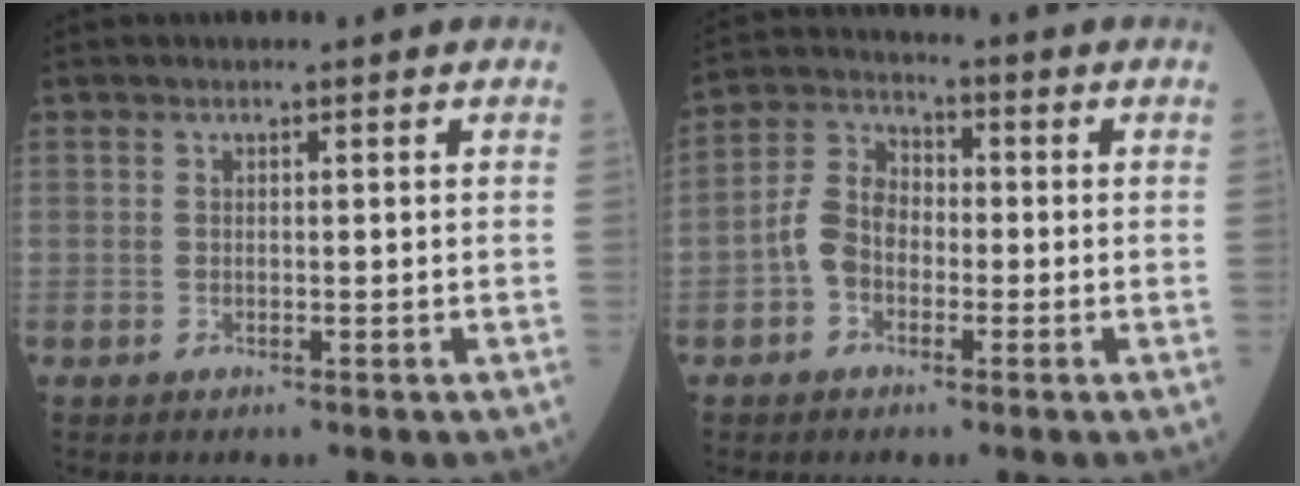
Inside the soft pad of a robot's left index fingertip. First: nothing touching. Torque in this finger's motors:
{"motor_torque": [0.17, 0.72, -0.26, -0.21]}